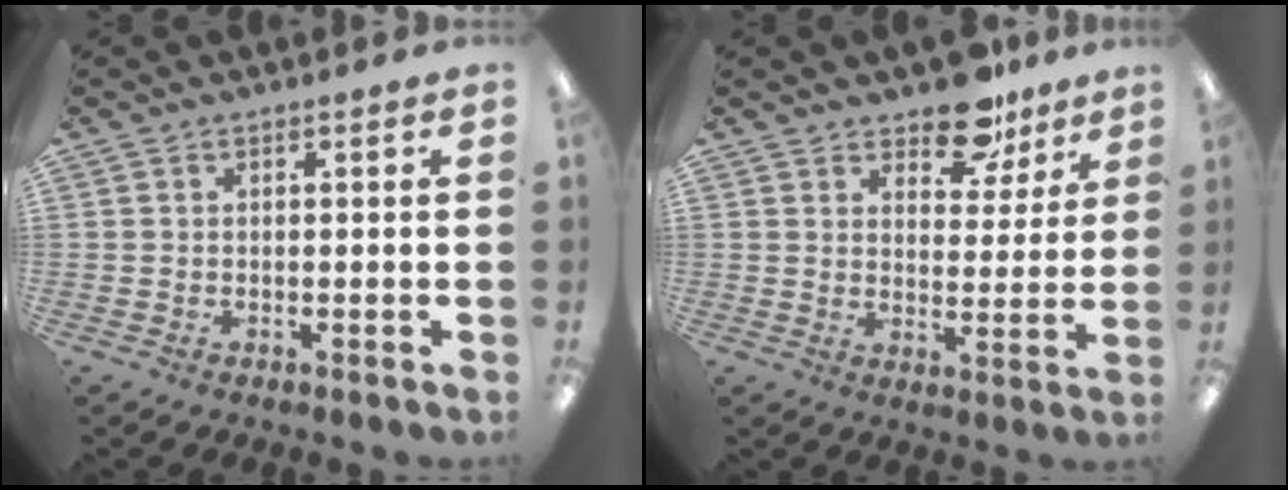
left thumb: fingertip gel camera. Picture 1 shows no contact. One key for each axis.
{"total": 10.0, "fx": 8.1, "fy": 4.9, "fz": 3.2, "tx": -0.037, "ty": -0.053, "tz": 0.146}